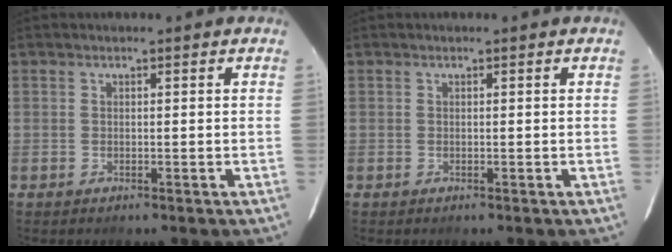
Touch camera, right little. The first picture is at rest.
{"total": 0.0}